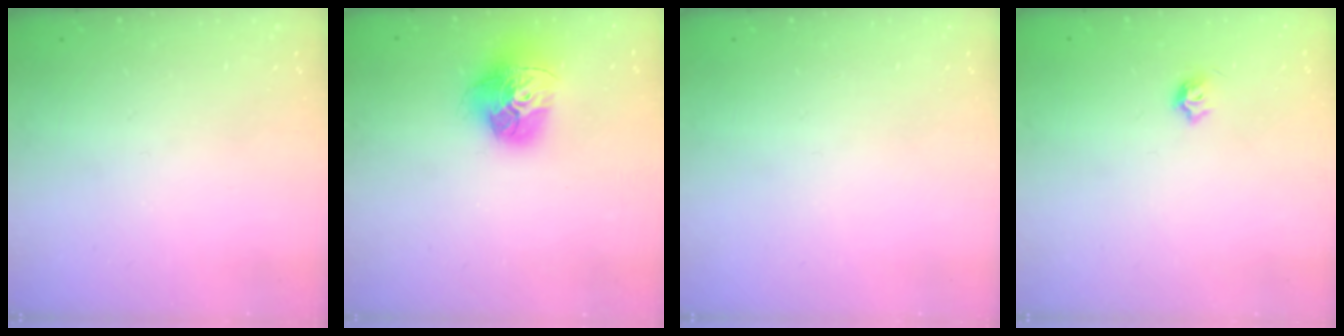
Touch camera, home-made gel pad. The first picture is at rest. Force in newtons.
{"total": 16.9, "press": 16.8, "slide": 1.7}
{"total": 0.0}
{"total": 4.0, "press": 3.9, "slide": 0.7}